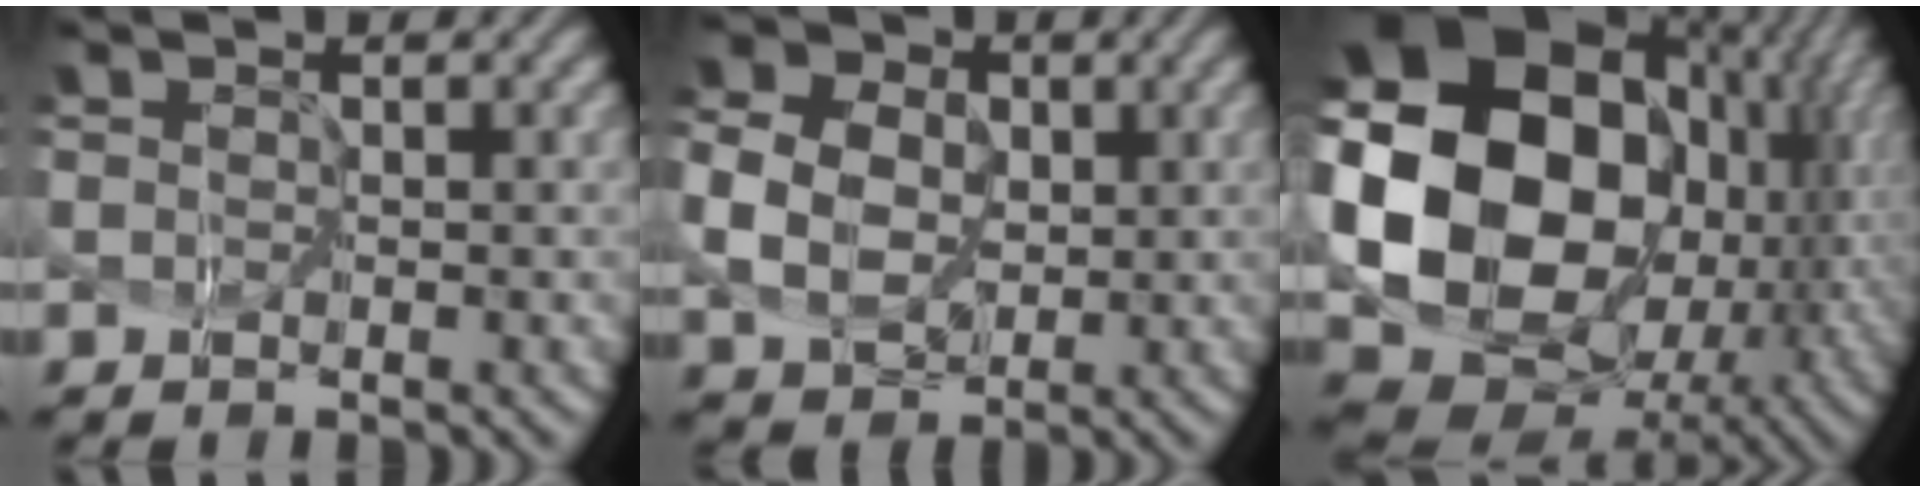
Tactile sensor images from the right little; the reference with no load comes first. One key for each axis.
{"total": 5.6, "fx": 0.2, "fy": 4.5, "fz": 3.4, "tx": -0.108, "ty": -0.001, "tz": 0.017}
{"total": 20.6, "fx": 1.3, "fy": 16.2, "fz": 12.7, "tx": -0.290, "ty": -0.023, "tz": 0.047}